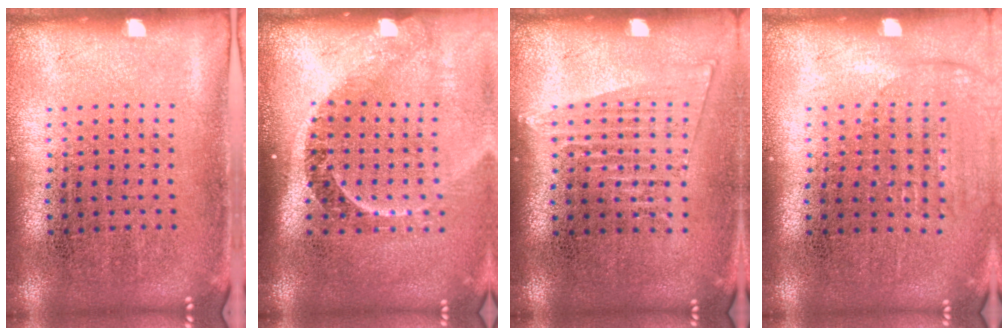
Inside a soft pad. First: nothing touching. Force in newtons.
{"total": 2.3, "press": 1.6, "slide": 1.6}
{"total": 1.3, "press": 1.2, "slide": 0.7}
{"total": 1.4, "press": 1.2, "slide": 0.6}